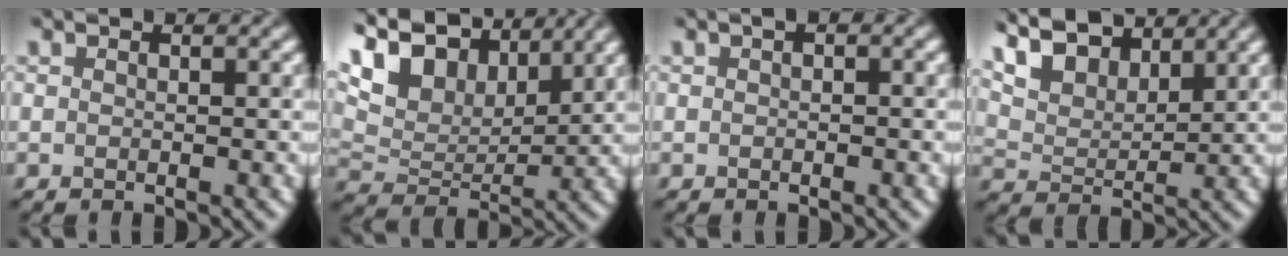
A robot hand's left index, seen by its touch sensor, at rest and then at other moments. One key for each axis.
{"total": 10.3, "fx": 7.0, "fy": 4.8, "fz": 5.8, "tx": -0.131, "ty": 0.021, "tz": 0.107}
{"total": 0.6, "fx": -0.1, "fy": 0.3, "fz": 0.6, "tx": -0.007, "ty": 0.005, "tz": 0.000}
{"total": 8.1, "fx": 6.5, "fy": 3.4, "fz": 3.4, "tx": -0.090, "ty": 0.011, "tz": 0.116}